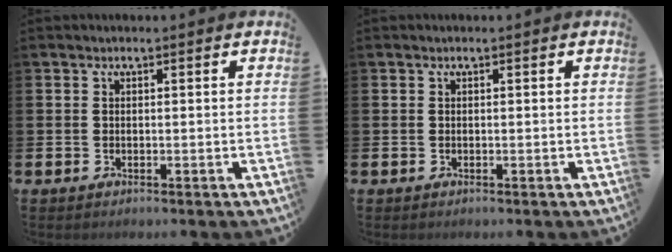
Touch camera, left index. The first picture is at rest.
{"total": 0.0}